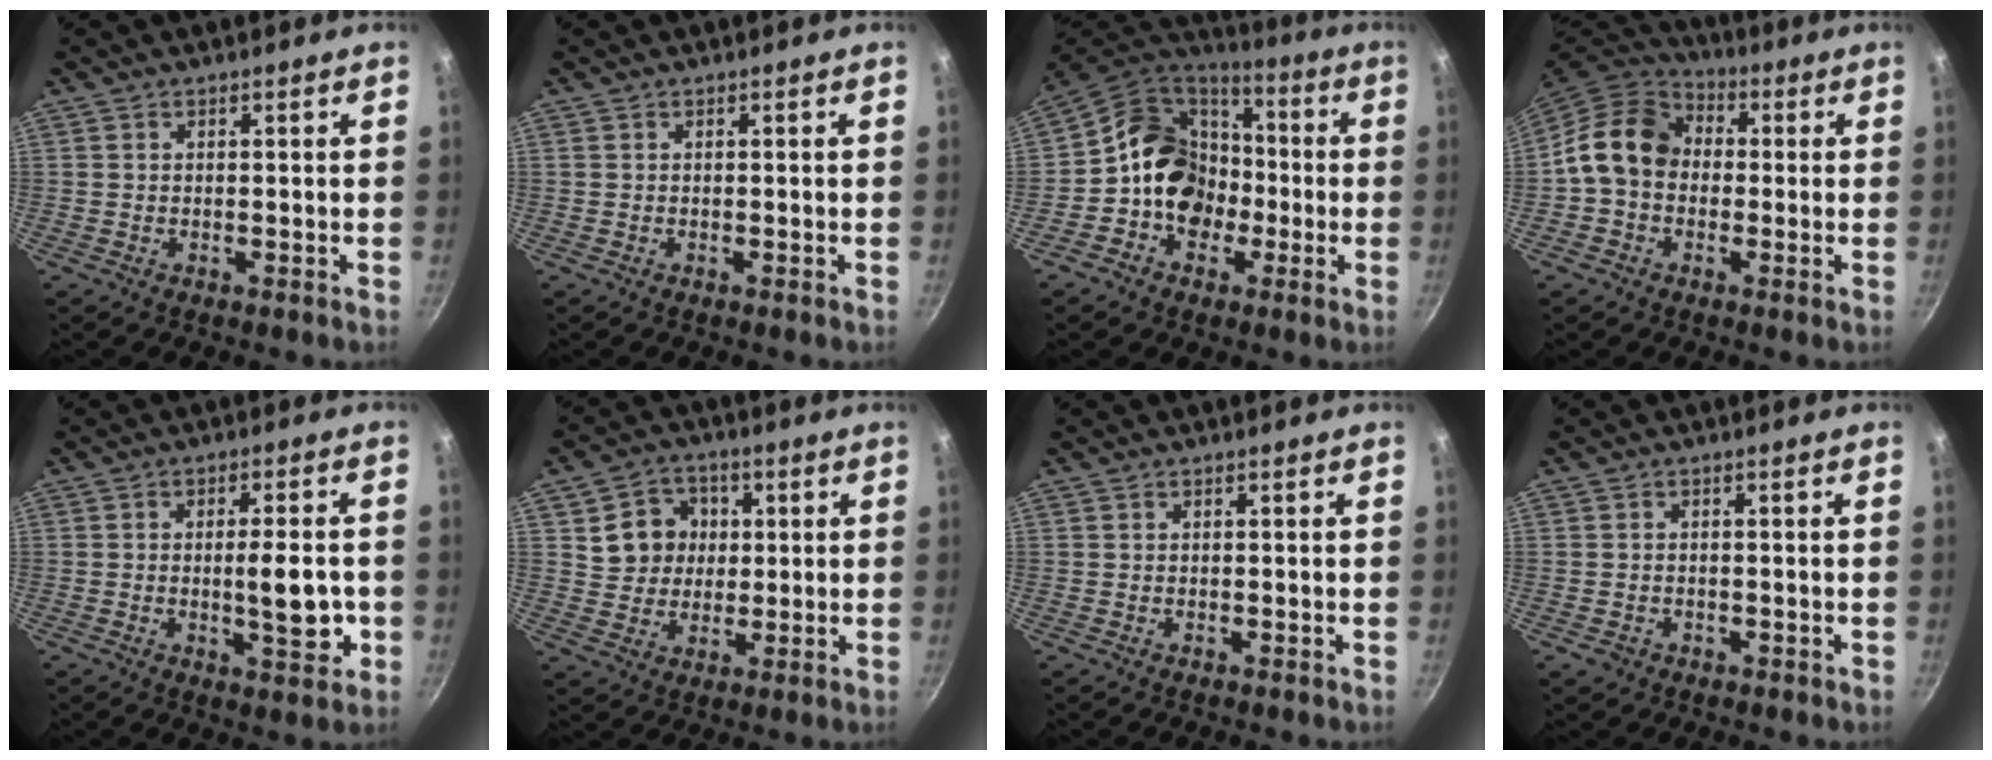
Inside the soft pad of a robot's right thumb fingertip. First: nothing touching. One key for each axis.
{"total": 0.0}
{"total": 16.3, "fx": -2.1, "fy": 13.8, "fz": 8.4, "tx": -0.092, "ty": 0.049, "tz": -0.049}
{"total": 12.2, "fx": 0.1, "fy": 9.9, "fz": 7.2, "tx": -0.093, "ty": 0.029, "tz": -0.019}
{"total": 8.7, "fx": -1.4, "fy": 3.0, "fz": 8.0, "tx": -0.099, "ty": 0.002, "tz": -0.019}
{"total": 8.7, "fx": 2.0, "fy": 7.8, "fz": 3.3, "tx": -0.022, "ty": 0.007, "tz": 0.033}
{"total": 0.0}
{"total": 2.1, "fx": -0.8, "fy": 1.7, "fz": 0.8, "tx": -0.014, "ty": 0.005, "tz": -0.004}